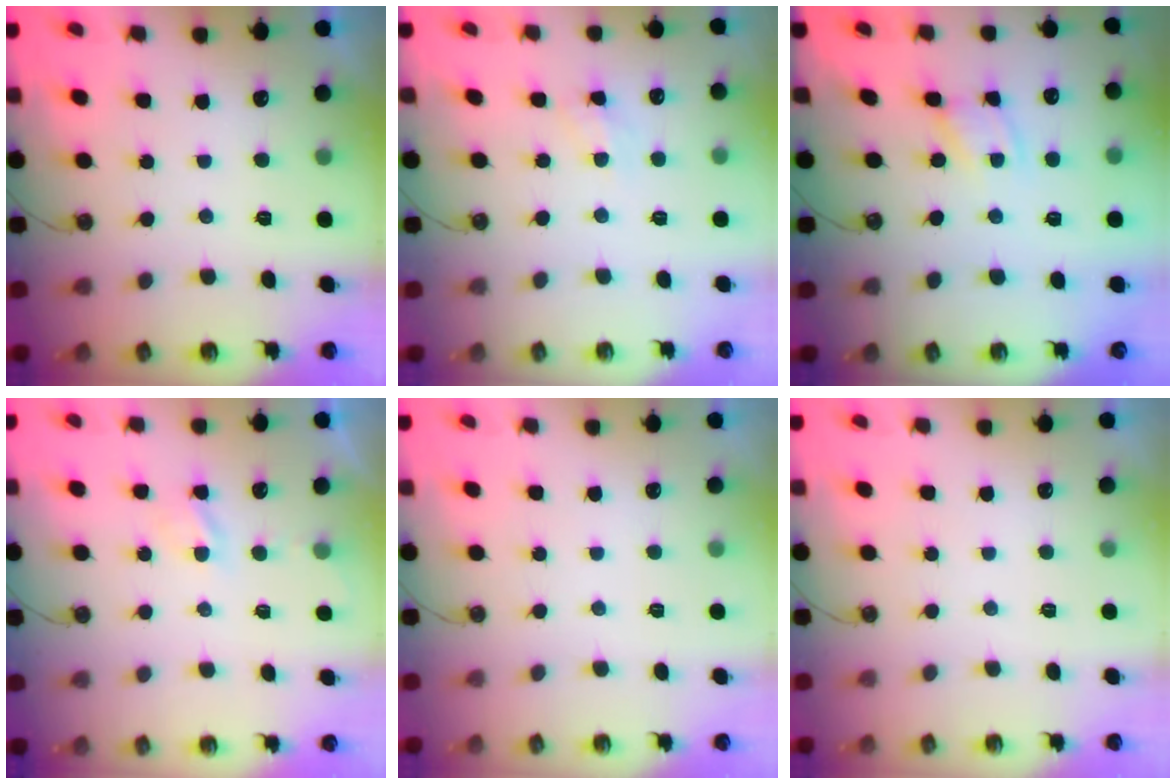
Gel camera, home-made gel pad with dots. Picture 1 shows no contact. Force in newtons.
{"total": 4.8, "press": 4.7, "slide": 0.7}
{"total": 2.4, "press": 2.4, "slide": 0.1}
{"total": 2.8, "press": 2.7, "slide": 0.4}
{"total": 0.0}
{"total": 0.0}